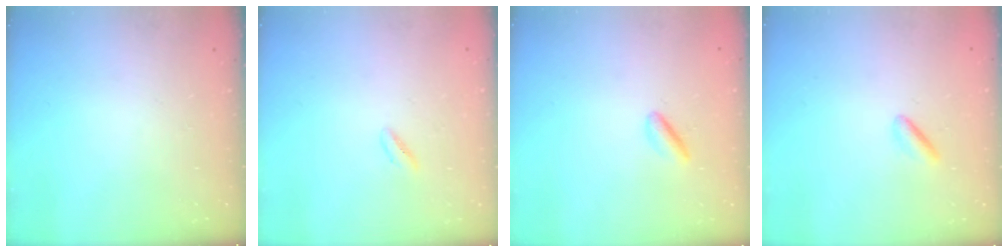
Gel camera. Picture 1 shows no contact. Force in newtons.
{"total": 1.1, "press": 0.9, "slide": 0.5}
{"total": 2.8, "press": 2.6, "slide": 1.0}
{"total": 2.2, "press": 2.1, "slide": 0.8}